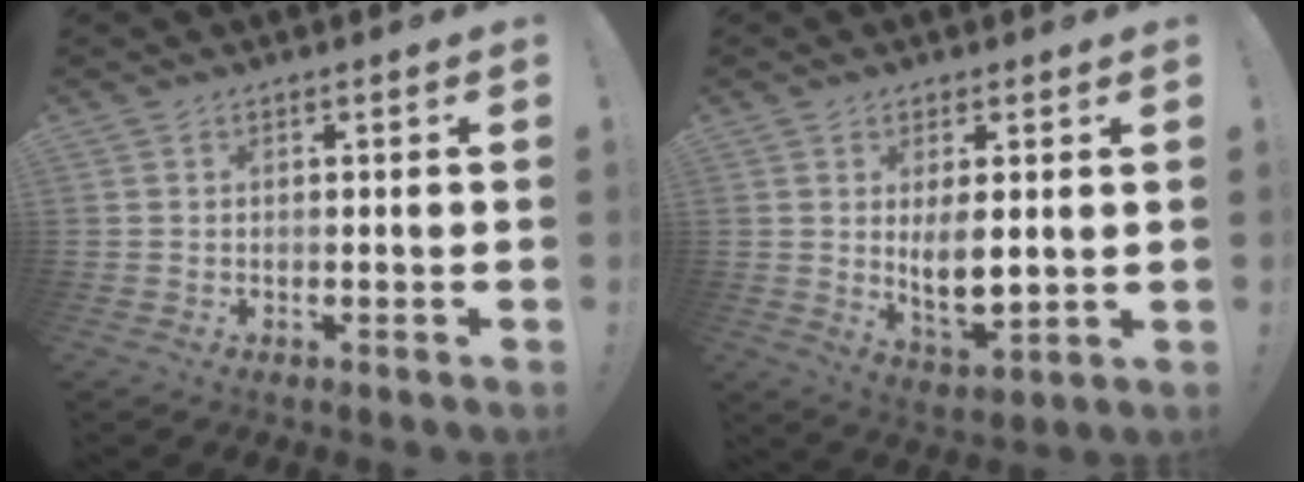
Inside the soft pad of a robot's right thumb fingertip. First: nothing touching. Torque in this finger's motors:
{"motor_torque": [-0.37, 0.44, 0.03, 0.10, 0.09]}